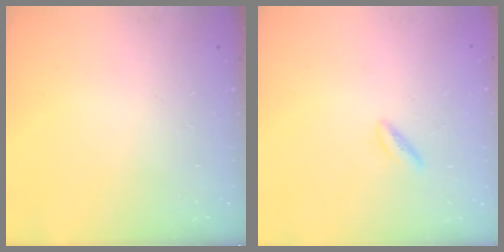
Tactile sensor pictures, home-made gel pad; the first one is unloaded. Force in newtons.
{"total": 2.1, "press": 1.9, "slide": 0.9}